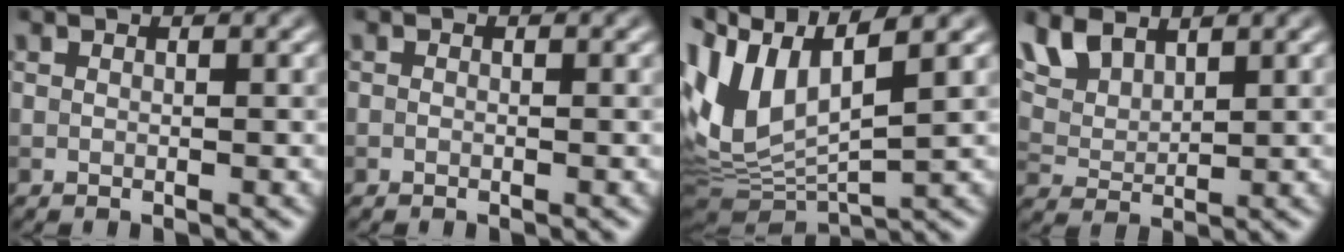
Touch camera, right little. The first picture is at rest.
{"total": 0.0}
{"total": 9.1, "force": [3.6, 4.1, 7.2], "torque": [-0.166, 0.003, 0.072]}
{"total": 4.6, "force": [3.3, 2.0, 2.5], "torque": [-0.060, 0.007, 0.065]}